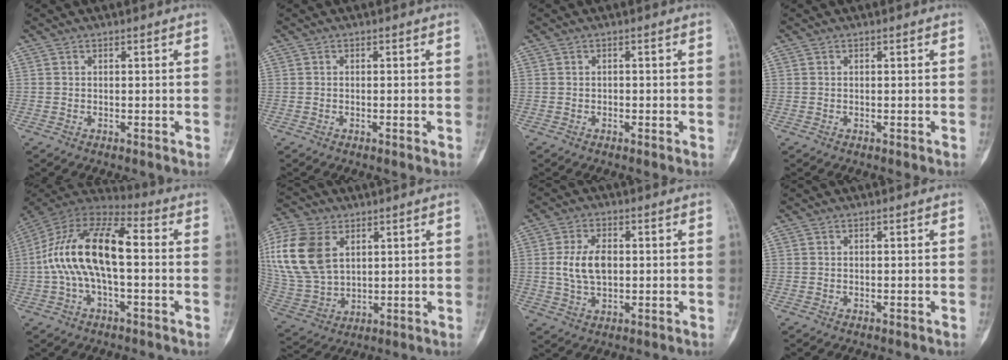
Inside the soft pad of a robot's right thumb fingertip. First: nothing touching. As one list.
[{"total": 0.7, "force": [-0.3, 0.2, 0.6], "torque": [-0.012, 0.001, -0.003]}, {"total": 0.6, "force": [-0.1, 0.5, 0.3], "torque": [-0.002, 0.003, -0.002]}, {"total": 0.0}, {"total": 17.7, "force": [-0.2, 8.0, 15.8], "torque": [-0.308, 0.047, -0.013]}, {"total": 17.8, "force": [5.8, 11.8, 11.9], "torque": [-0.260, -0.014, 0.121]}, {"total": 7.7, "force": [0.5, 4.6, 6.1], "torque": [-0.117, 0.003, 0.012]}, {"total": 0.0}]